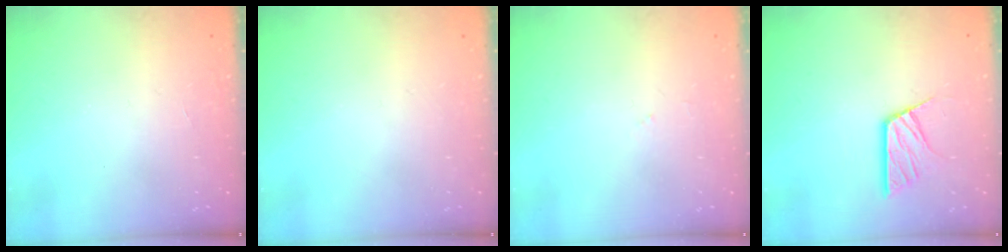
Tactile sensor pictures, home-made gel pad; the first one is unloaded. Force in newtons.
{"total": 0.0}
{"total": 3.3, "press": 3.3, "slide": 0.3}
{"total": 10.6, "press": 10.5, "slide": 0.9}